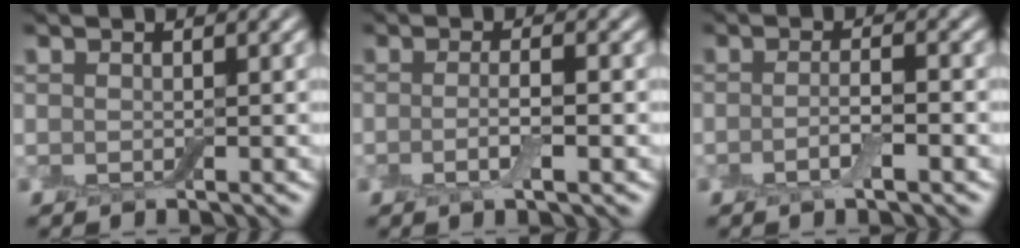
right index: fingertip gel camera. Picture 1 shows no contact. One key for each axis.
{"total": 2.4, "fx": -0.6, "fy": 0.4, "fz": 2.3, "tx": -0.045, "ty": -0.002, "tz": -0.015}
{"total": 2.2, "fx": -0.9, "fy": 0.4, "fz": 2.0, "tx": -0.037, "ty": 0.001, "tz": -0.020}